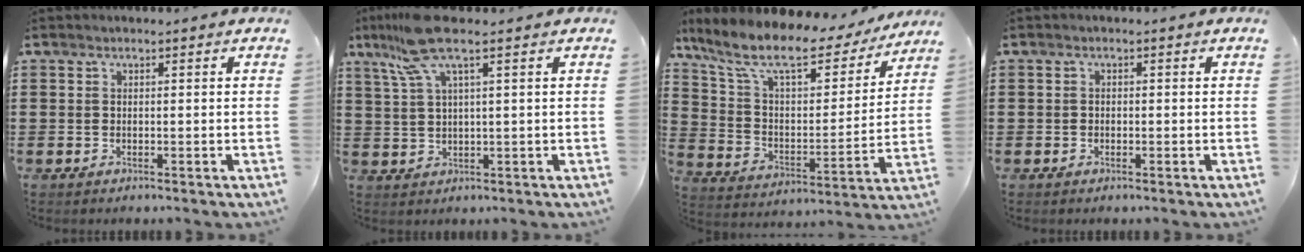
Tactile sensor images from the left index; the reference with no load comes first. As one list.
[{"total": 7.8, "force": [4.2, 1.1, 6.5], "torque": [-0.156, -0.003, 0.069]}, {"total": 11.3, "force": [8.9, 2.9, 6.3], "torque": [-0.160, -0.048, 0.153]}, {"total": 0.6, "force": [-0.3, 0.5, 0.3], "torque": [-0.007, 0.000, -0.007]}]